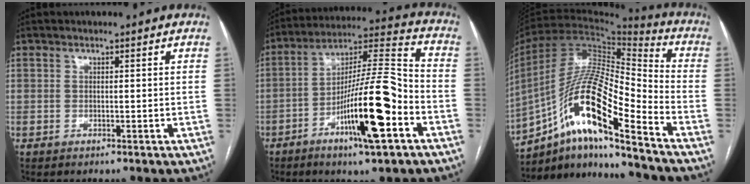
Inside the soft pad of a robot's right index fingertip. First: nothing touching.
{"total": 17.2, "force": [-6.9, 1.6, 15.7], "torque": [-0.281, 0.000, -0.115]}
{"total": 18.7, "force": [-10.4, 2.5, 15.4], "torque": [-0.304, 0.003, -0.185]}